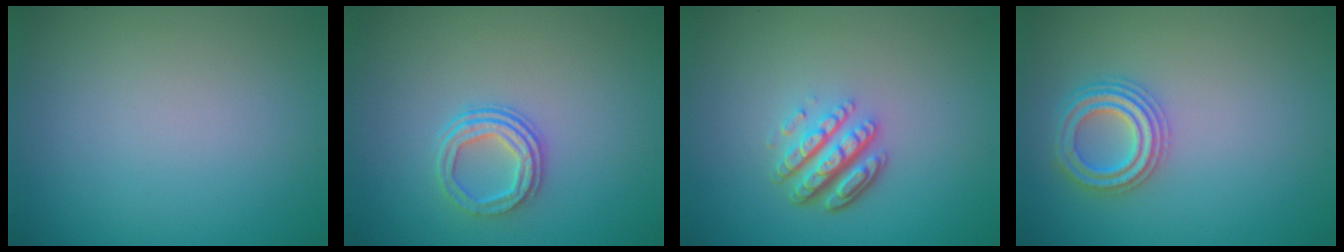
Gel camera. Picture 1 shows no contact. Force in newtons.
{"total": 3.0, "press": 2.4, "slide": 1.7}
{"total": 4.9, "press": 3.4, "slide": 3.5}
{"total": 3.3, "press": 3.2, "slide": 0.7}